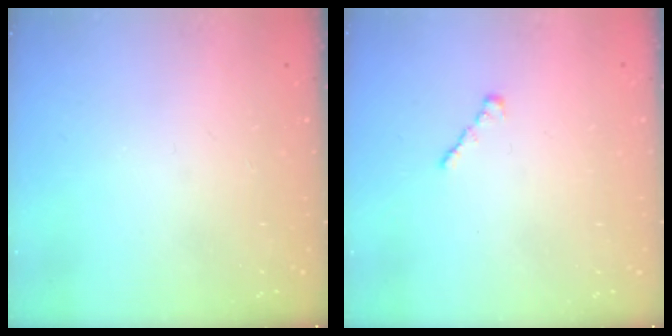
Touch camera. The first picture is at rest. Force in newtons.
{"total": 1.4, "press": 1.3, "slide": 0.5}